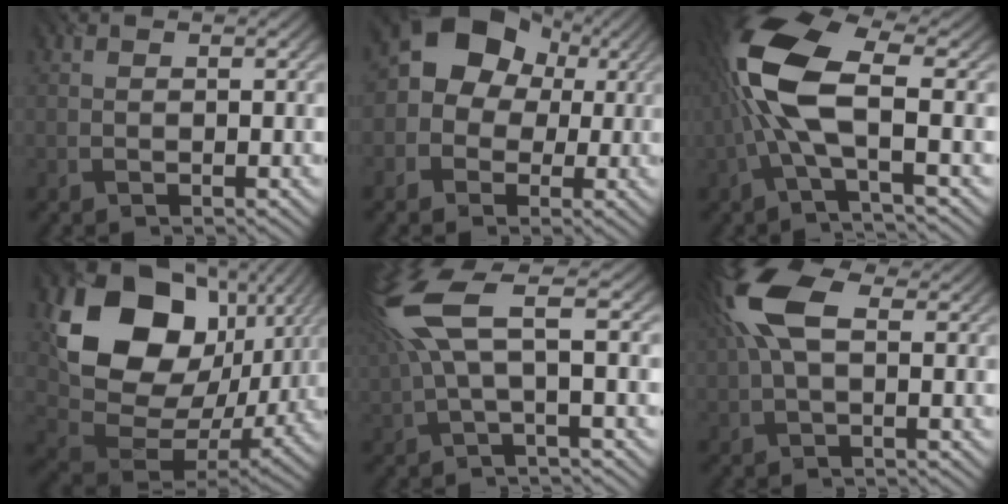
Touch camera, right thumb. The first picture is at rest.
{"total": 8.5, "force": [1.0, 7.5, 3.9], "torque": [-0.064, 0.000, -0.010]}
{"total": 10.6, "force": [-0.6, 3.7, 10.0], "torque": [-0.227, 0.020, -0.023]}
{"total": 18.0, "force": [6.4, 13.2, 10.4], "torque": [-0.229, -0.003, 0.138]}
{"total": 8.8, "force": [2.4, 2.1, 8.2], "torque": [-0.185, 0.023, 0.041]}
{"total": 9.3, "force": [3.0, 4.4, 7.6], "torque": [-0.195, 0.023, 0.049]}